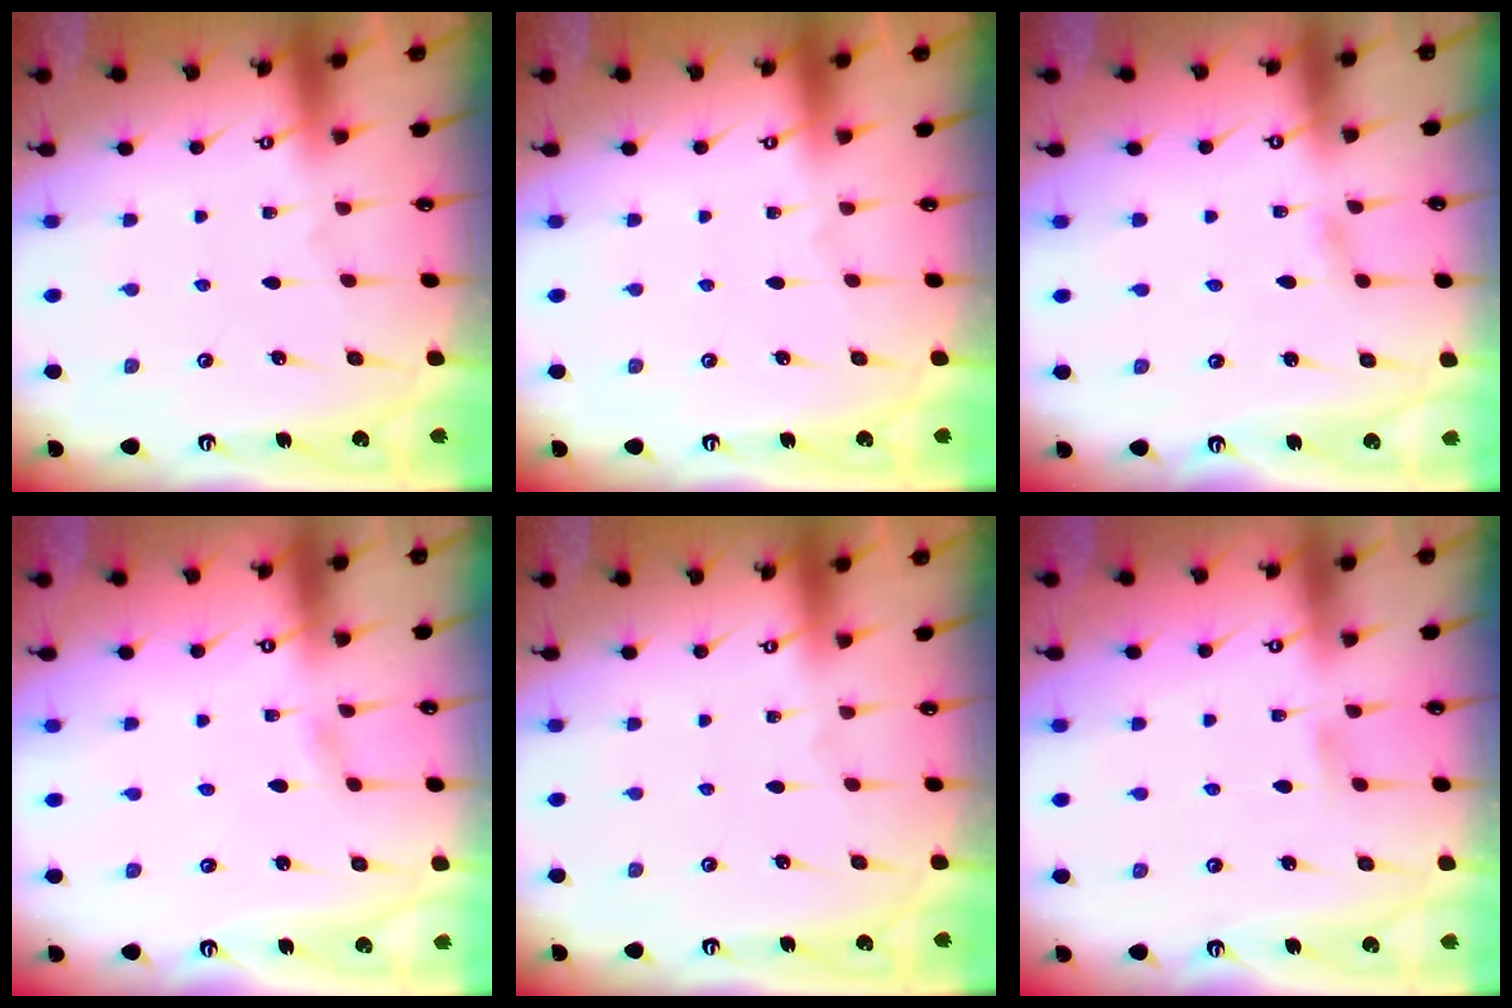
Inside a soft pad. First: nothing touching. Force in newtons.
{"total": 0.0}
{"total": 2.0, "press": 2.0, "slide": 0.2}
{"total": 1.8, "press": 1.8, "slide": 0.2}
{"total": 0.0}
{"total": 3.1, "press": 3.1, "slide": 0.4}